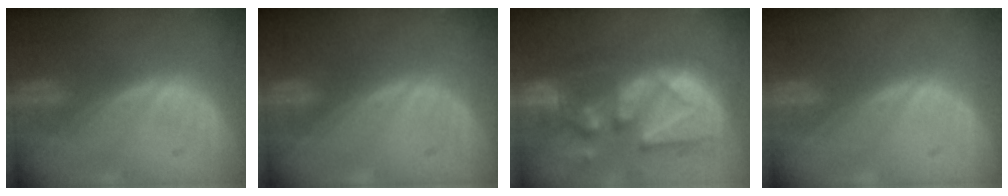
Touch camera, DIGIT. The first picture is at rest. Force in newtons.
{"total": 0.0}
{"total": 12.5, "press": 11.0, "slide": 5.9}
{"total": 0.0}